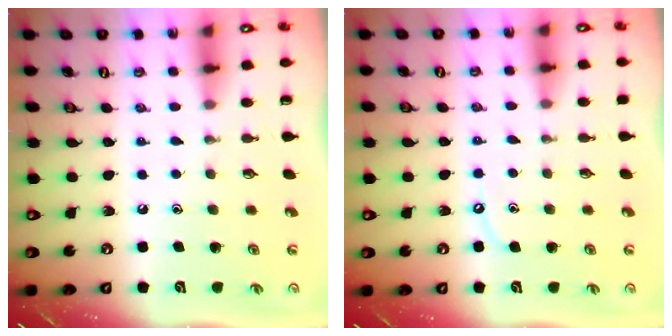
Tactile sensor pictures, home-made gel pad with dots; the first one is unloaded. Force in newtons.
{"total": 4.2, "press": 4.2, "slide": 0.6}